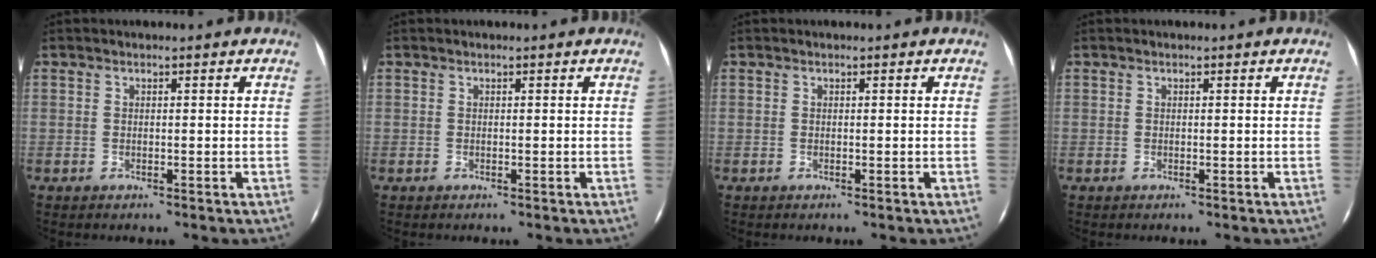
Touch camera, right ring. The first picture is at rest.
{"total": 0.0}
{"total": 0.0}
{"total": 0.0}